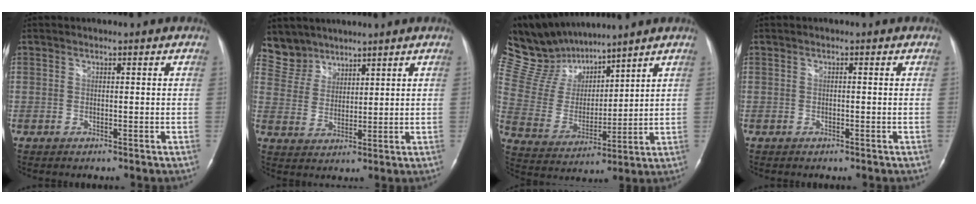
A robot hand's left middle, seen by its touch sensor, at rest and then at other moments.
{"total": 5.8, "force": [5.0, 2.8, -0.6], "torque": [0.012, 0.005, 0.108]}
{"total": 13.5, "force": [12.2, 3.9, 4.3], "torque": [-0.106, 0.019, 0.245]}
{"total": 0.0}